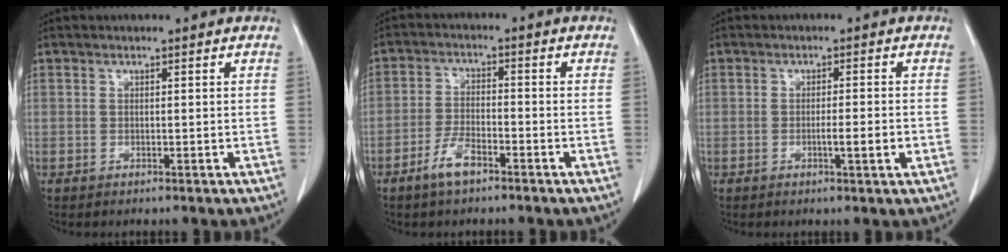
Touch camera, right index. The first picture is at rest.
{"total": 4.6, "force": [-3.1, 1.3, 3.1], "torque": [-0.071, -0.001, -0.057]}
{"total": 3.3, "force": [-0.9, 0.0, 3.1], "torque": [-0.049, -0.003, -0.015]}